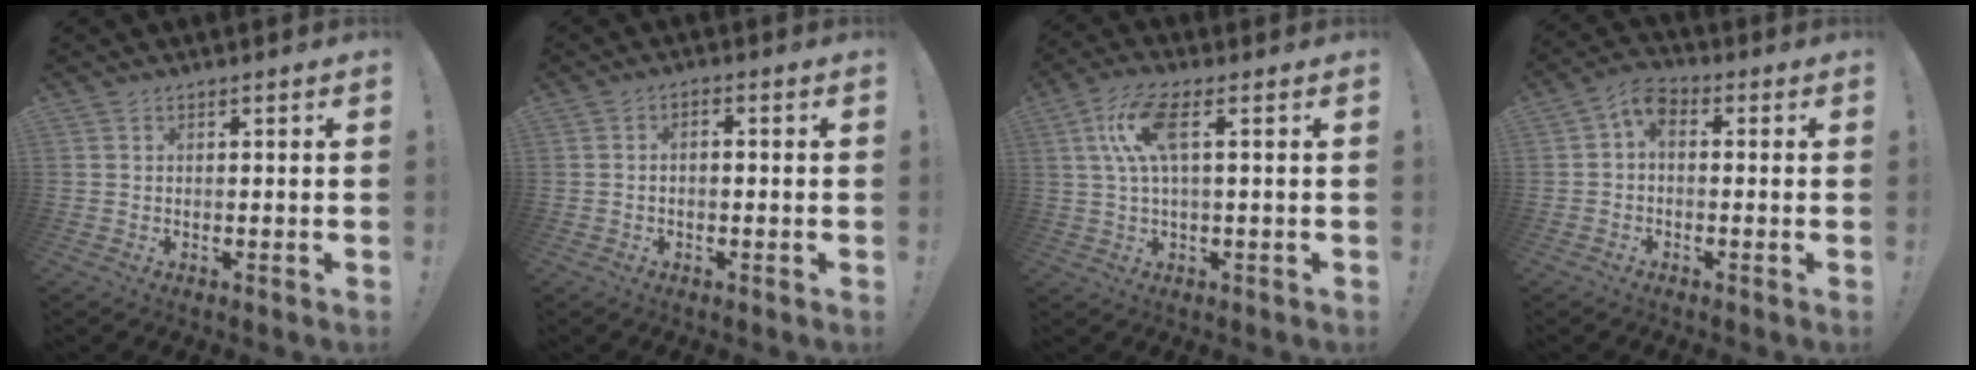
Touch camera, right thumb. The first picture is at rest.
{"total": 1.8, "force": [-1.1, 0.6, 1.3], "torque": [-0.022, 0.007, -0.019]}
{"total": 10.2, "force": [2.6, 3.1, 9.4], "torque": [-0.191, 0.002, 0.047]}
{"total": 4.7, "force": [0.4, 2.9, 3.7], "torque": [-0.082, 0.004, 0.010]}